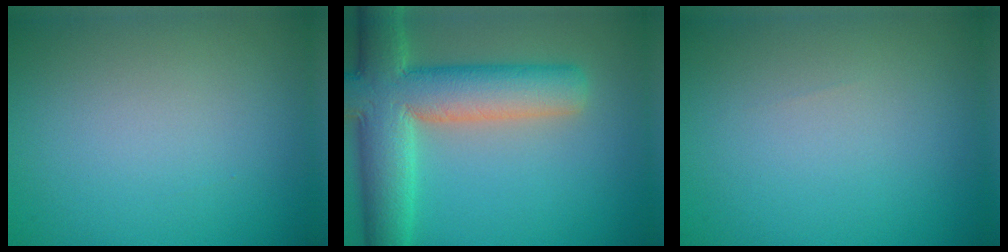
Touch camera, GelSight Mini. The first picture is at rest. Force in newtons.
{"total": 10.1, "press": 10.1, "slide": 0.7}
{"total": 0.0}